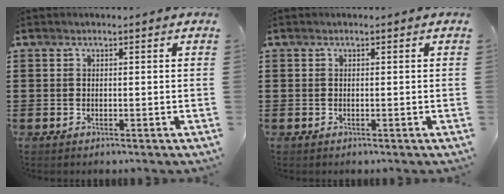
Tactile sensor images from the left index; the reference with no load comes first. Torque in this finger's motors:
{"motor_torque": [0.00, 0.00, -0.02, -0.01]}